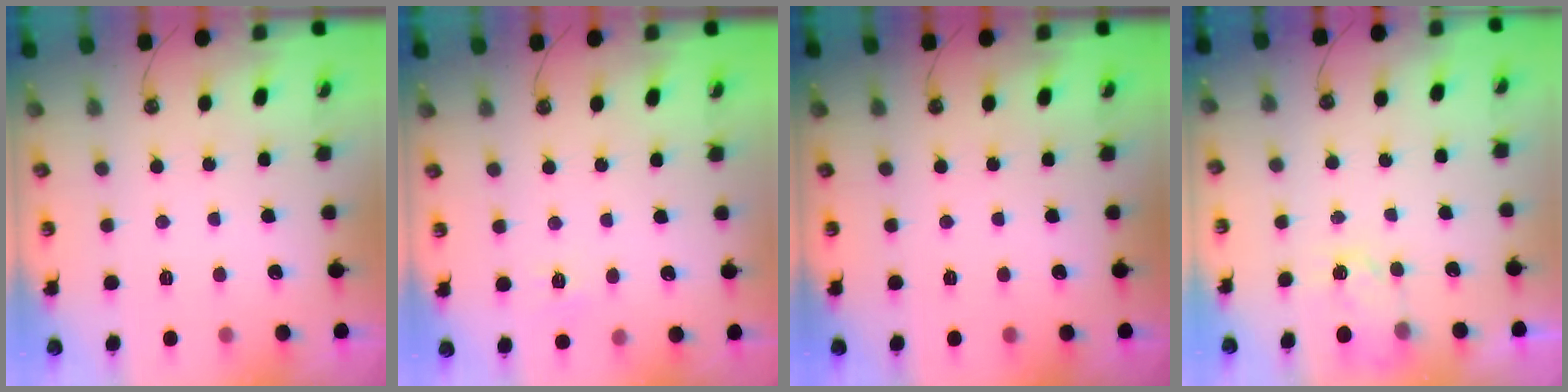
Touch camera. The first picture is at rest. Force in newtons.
{"total": 6.6, "press": 6.6, "slide": 0.6}
{"total": 0.0}
{"total": 3.2, "press": 3.1, "slide": 0.5}